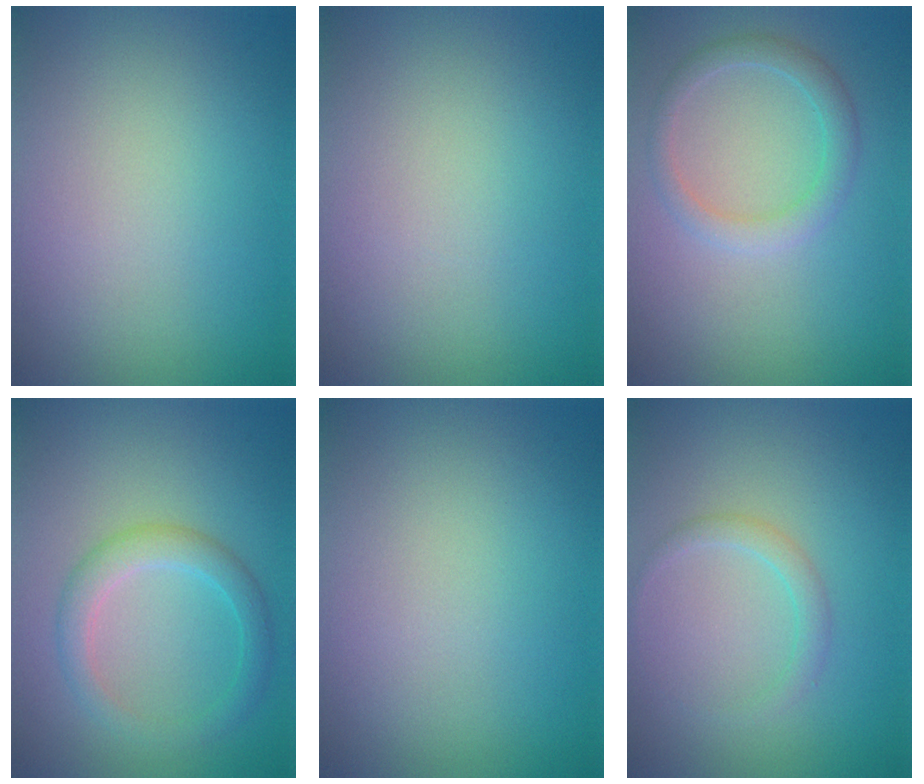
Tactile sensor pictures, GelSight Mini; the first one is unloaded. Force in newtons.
{"total": 0.0}
{"total": 2.4, "press": 2.4, "slide": 0.1}
{"total": 2.8, "press": 2.8, "slide": 0.2}
{"total": 0.0}
{"total": 1.4, "press": 1.4, "slide": 0.0}